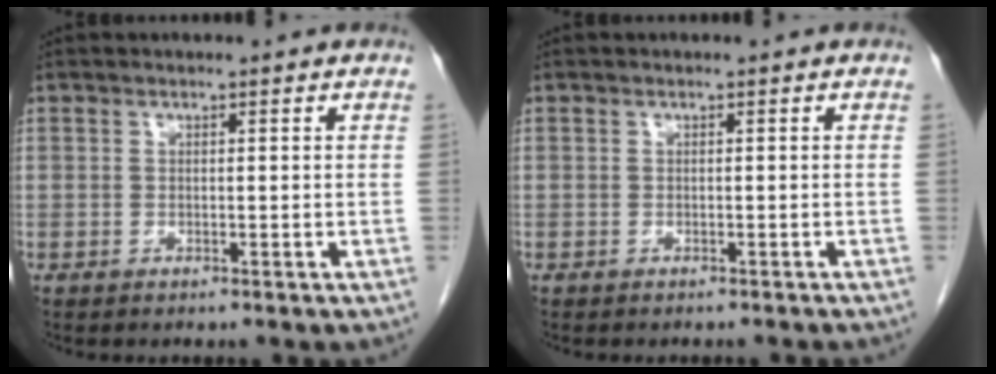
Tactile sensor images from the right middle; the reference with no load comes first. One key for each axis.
{"total": 2.6, "fx": -2.4, "fy": 0.4, "fz": 0.9, "tx": -0.015, "ty": -0.005, "tz": -0.027}